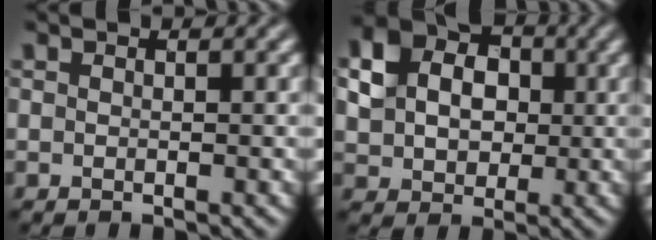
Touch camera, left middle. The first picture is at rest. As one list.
[{"total": 7.9, "force": [1.6, 6.3, 4.5], "torque": [-0.101, 0.023, 0.019]}]